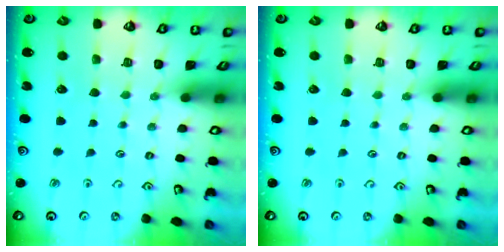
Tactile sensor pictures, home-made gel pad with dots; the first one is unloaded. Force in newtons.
{"total": 0.0}